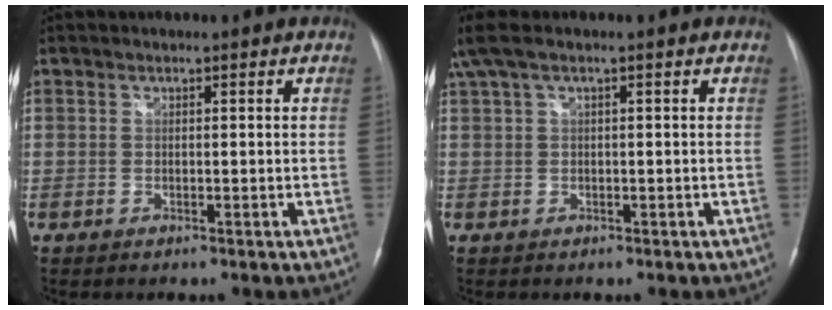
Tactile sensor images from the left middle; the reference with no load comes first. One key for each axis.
{"total": 4.7, "fx": 2.5, "fy": 0.5, "fz": 4.0, "tx": -0.099, "ty": 0.042, "tz": 0.055}